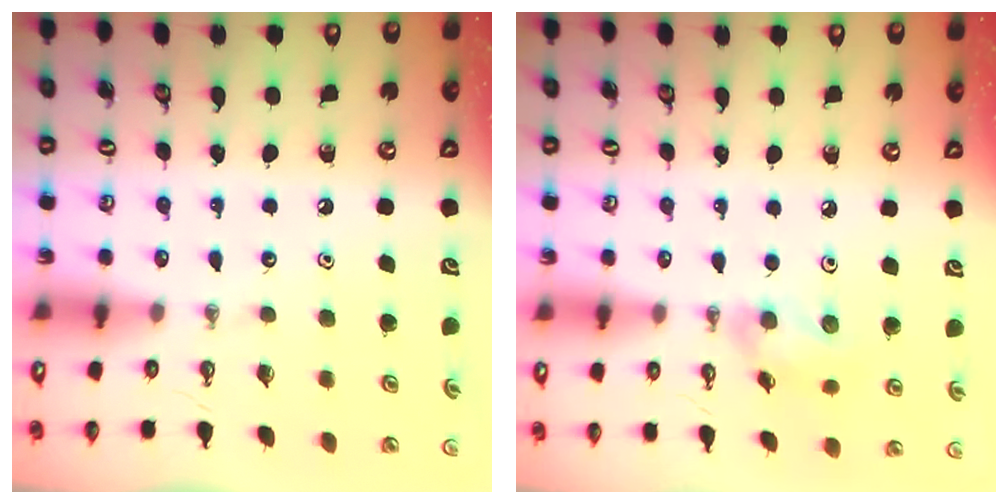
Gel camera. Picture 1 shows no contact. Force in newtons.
{"total": 8.2, "press": 7.8, "slide": 2.6}